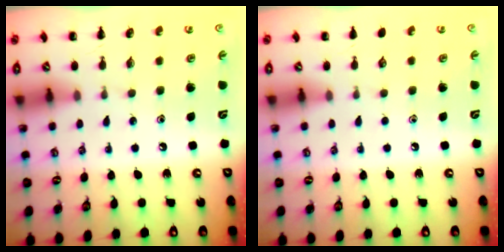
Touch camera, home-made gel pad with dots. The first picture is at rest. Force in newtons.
{"total": 0.0}